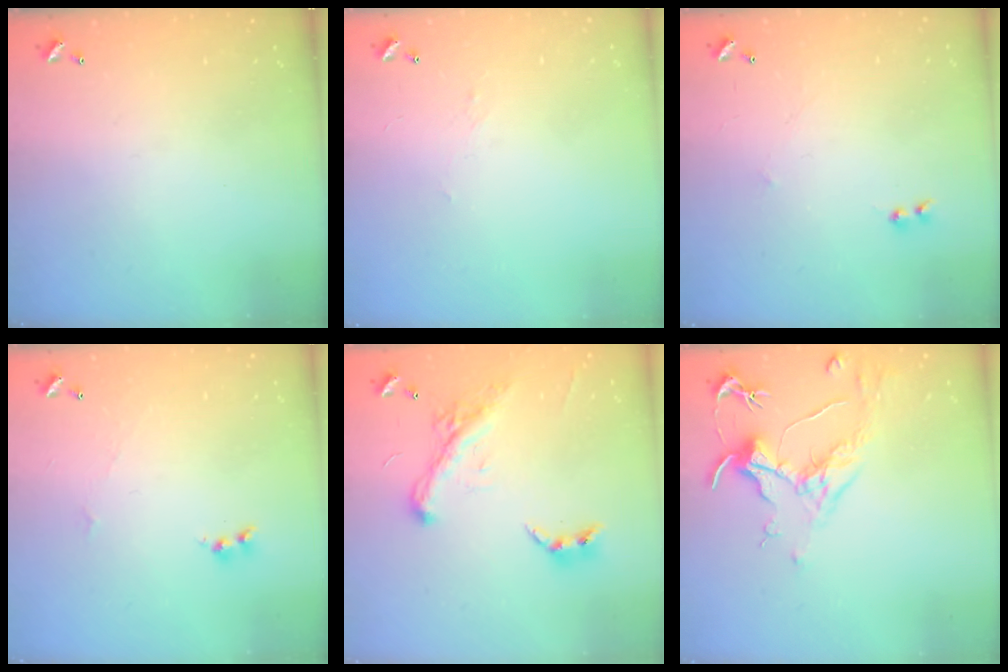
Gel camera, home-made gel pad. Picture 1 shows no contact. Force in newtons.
{"total": 2.2, "press": 2.0, "slide": 0.8}
{"total": 1.2, "press": 1.2, "slide": 0.3}
{"total": 1.6, "press": 1.5, "slide": 0.4}
{"total": 2.2, "press": 2.2, "slide": 0.1}
{"total": 1.7, "press": 1.5, "slide": 0.9}